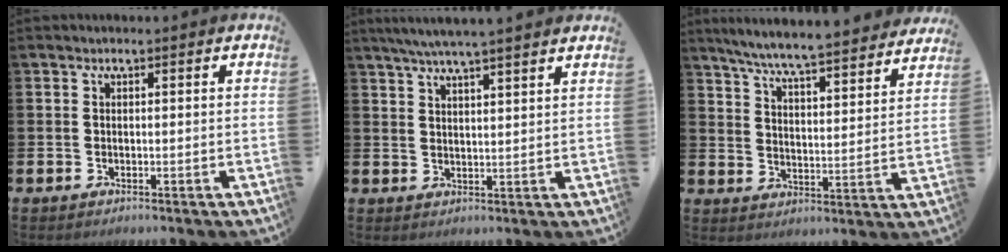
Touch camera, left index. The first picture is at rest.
{"total": 5.2, "force": [4.8, -0.5, 1.7], "torque": [-0.054, -0.013, 0.088]}
{"total": 7.0, "force": [6.7, -0.2, 2.1], "torque": [-0.069, -0.052, 0.114]}